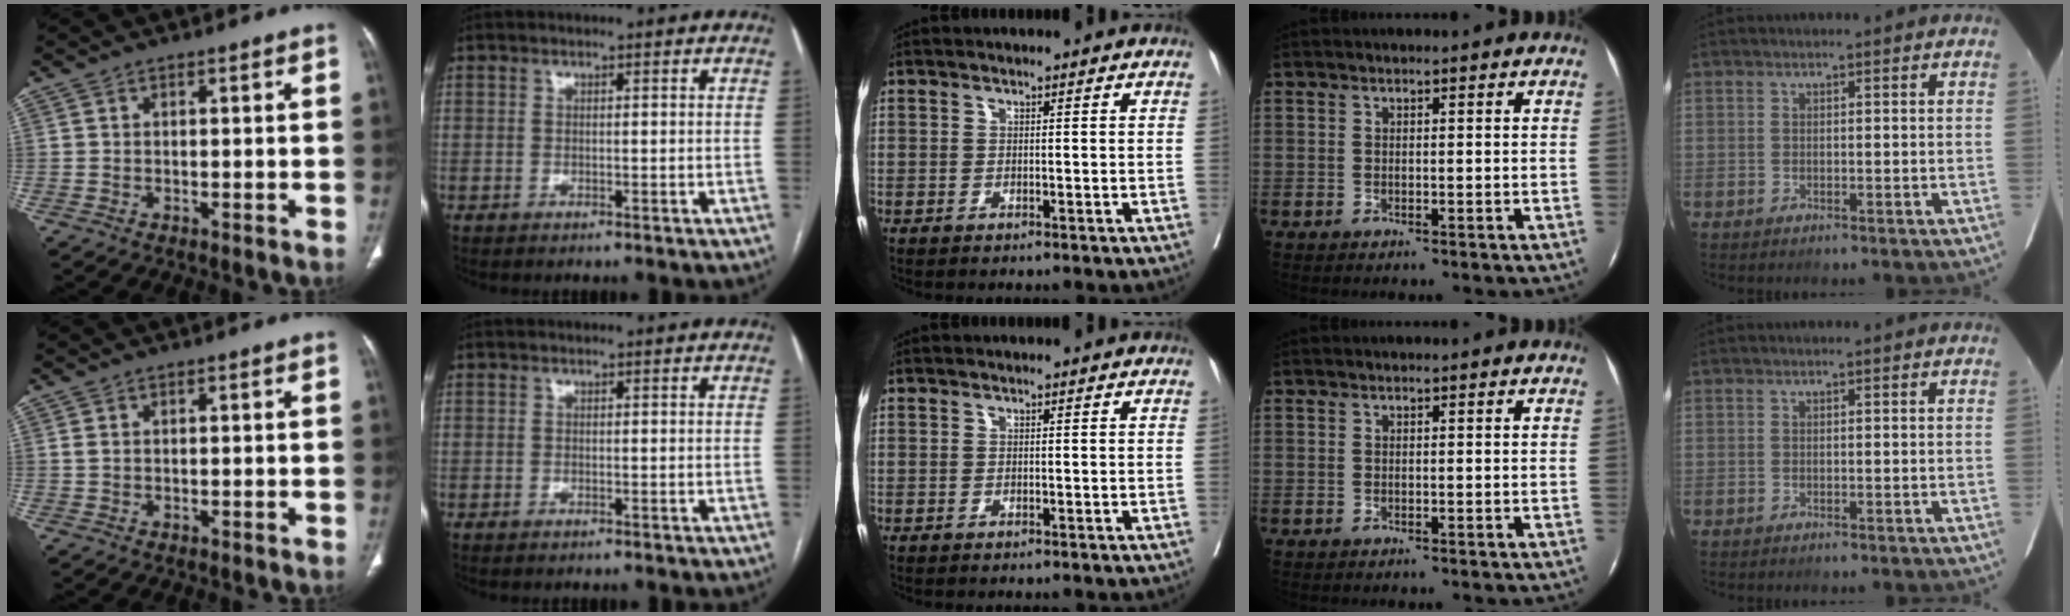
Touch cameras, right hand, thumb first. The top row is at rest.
{"thumb": {"total": 1.6, "force": [-0.6, 1.3, 0.7], "torque": [-0.017, 0.003, -0.012]}}